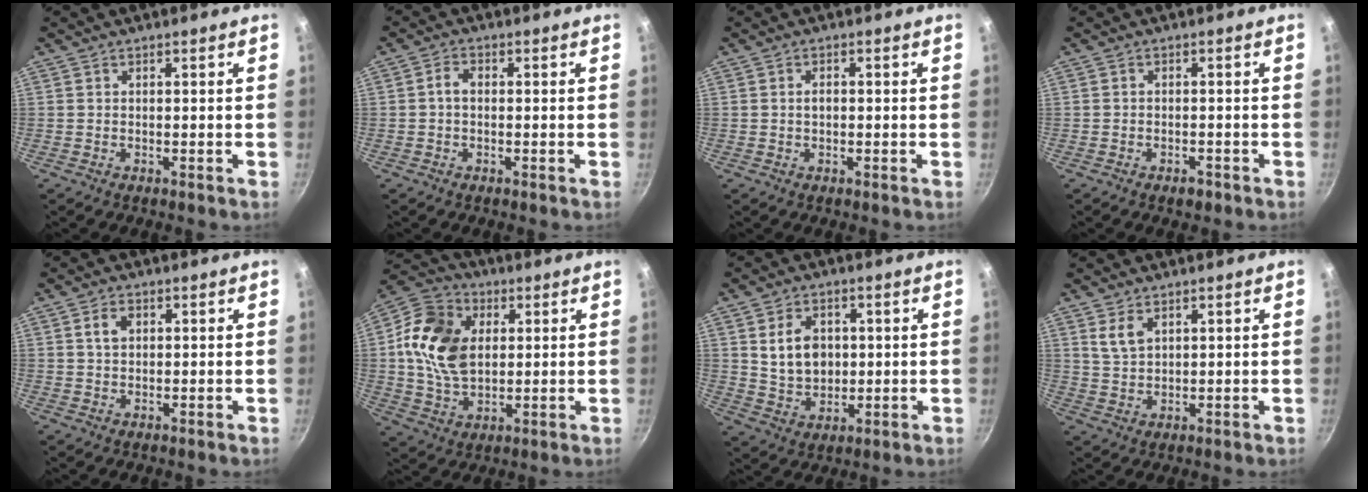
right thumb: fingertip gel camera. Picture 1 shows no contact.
{"total": 2.3, "force": [-0.1, 1.6, 1.7], "torque": [-0.029, 0.009, -0.006]}
{"total": 1.6, "force": [0.0, 1.0, 1.3], "torque": [-0.023, 0.006, -0.002]}
{"total": 2.2, "force": [-1.4, 1.2, 1.2], "torque": [-0.017, 0.013, -0.018]}
{"total": 3.0, "force": [0.9, 2.1, 2.0], "torque": [-0.027, 0.002, 0.016]}
{"total": 15.6, "force": [2.5, 11.1, 10.6], "torque": [-0.177, 0.000, 0.036]}
{"total": 8.7, "force": [1.6, 6.7, 5.4], "torque": [-0.071, -0.010, 0.036]}
{"total": 4.3, "force": [2.2, 2.3, 2.8], "torque": [-0.048, -0.011, 0.048]}